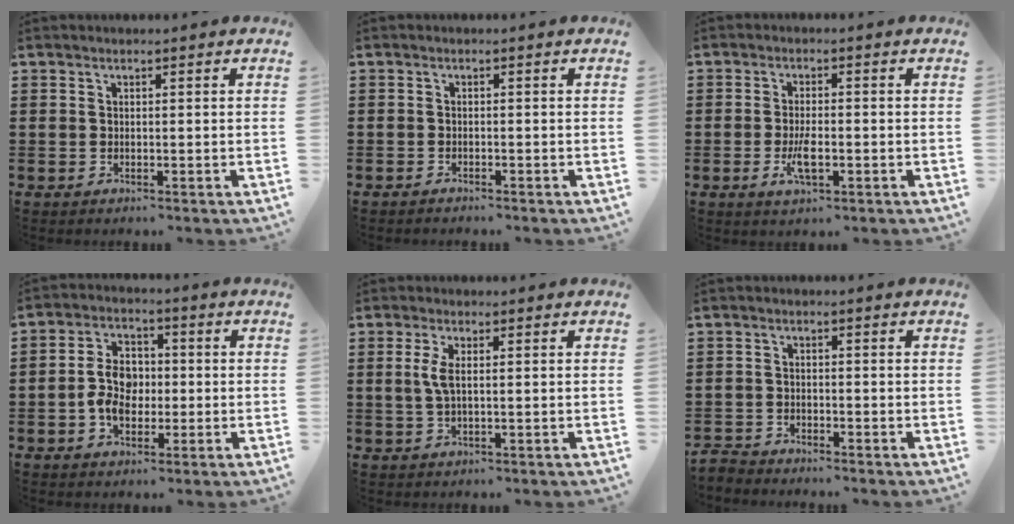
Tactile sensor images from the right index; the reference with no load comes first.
{"total": 0.8, "force": [-0.8, 0.1, 0.0], "torque": [-0.002, 0.001, -0.018]}
{"total": 4.3, "force": [-1.2, 1.4, 3.9], "torque": [-0.081, -0.006, -0.023]}
{"total": 6.5, "force": [-1.1, 4.5, 4.6], "torque": [-0.112, 0.002, -0.025]}
{"total": 3.1, "force": [0.4, 0.9, 2.9], "torque": [-0.074, -0.002, 0.001]}
{"total": 2.2, "force": [-2.2, 0.3, -0.2], "torque": [-0.004, 0.001, -0.048]}